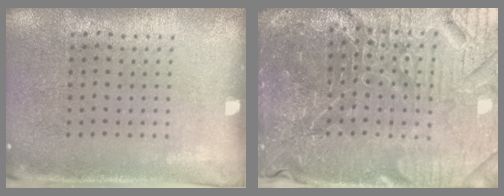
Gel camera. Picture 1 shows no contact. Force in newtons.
{"total": 6.2, "press": 5.7, "slide": 2.5}